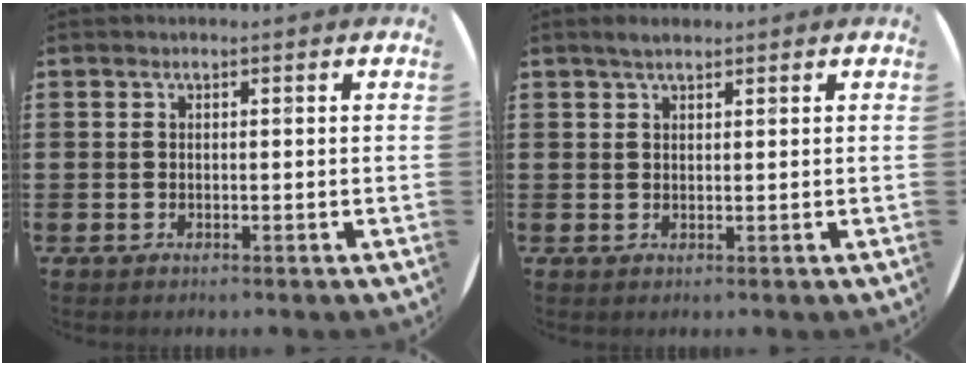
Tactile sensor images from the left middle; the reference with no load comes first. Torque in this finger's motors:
{"motor_torque": [0.52, -0.47, 0.03, 0.00]}